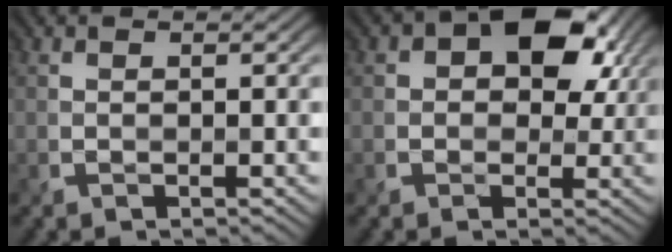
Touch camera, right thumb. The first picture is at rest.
{"total": 9.4, "force": [2.9, 6.4, 6.2], "torque": [-0.085, 0.001, 0.042]}